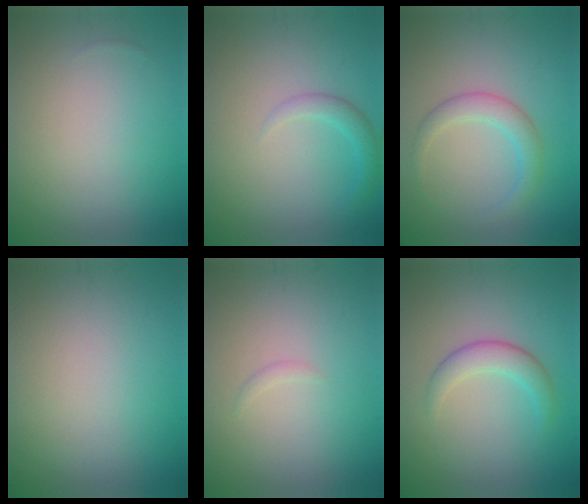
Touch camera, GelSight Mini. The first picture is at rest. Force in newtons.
{"total": 1.9, "press": 1.9, "slide": 0.1}
{"total": 2.7, "press": 2.7, "slide": 0.1}
{"total": 0.0}
{"total": 0.5, "press": 0.5, "slide": 0.0}
{"total": 2.8, "press": 2.8, "slide": 0.1}